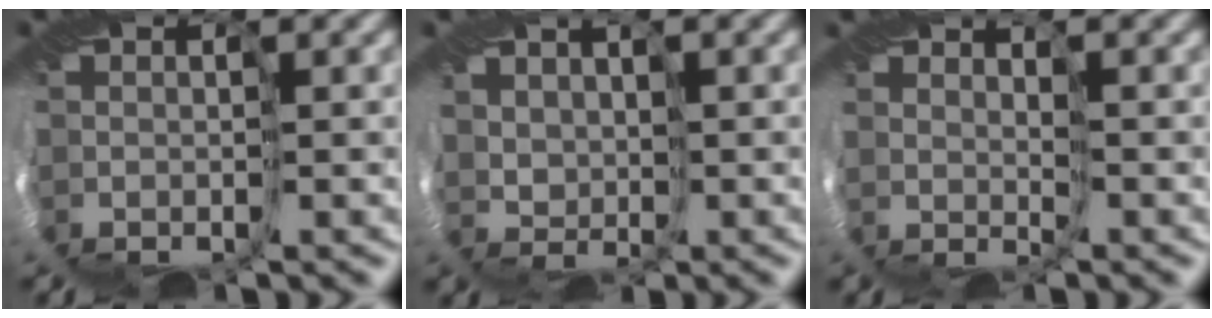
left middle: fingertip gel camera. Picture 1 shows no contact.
{"total": 2.6, "force": [2.1, 0.1, -1.5], "torque": [0.011, 0.006, 0.046]}
{"total": 2.5, "force": [1.3, -1.5, -1.5], "torque": [0.022, -0.001, 0.024]}